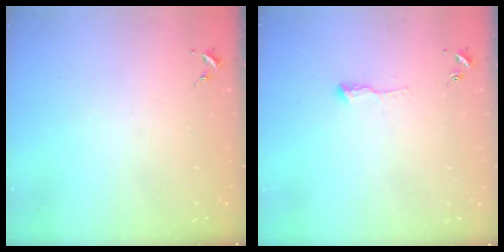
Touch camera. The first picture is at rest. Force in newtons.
{"total": 4.8, "press": 4.7, "slide": 0.9}